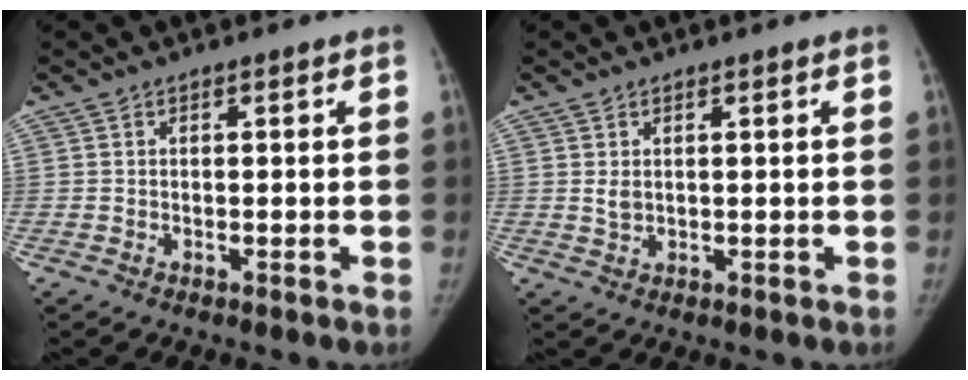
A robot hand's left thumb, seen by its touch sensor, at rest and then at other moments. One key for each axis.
{"total": 1.7, "fx": 0.6, "fy": 1.1, "fz": 1.1, "tx": -0.014, "ty": -0.008, "tz": 0.016}